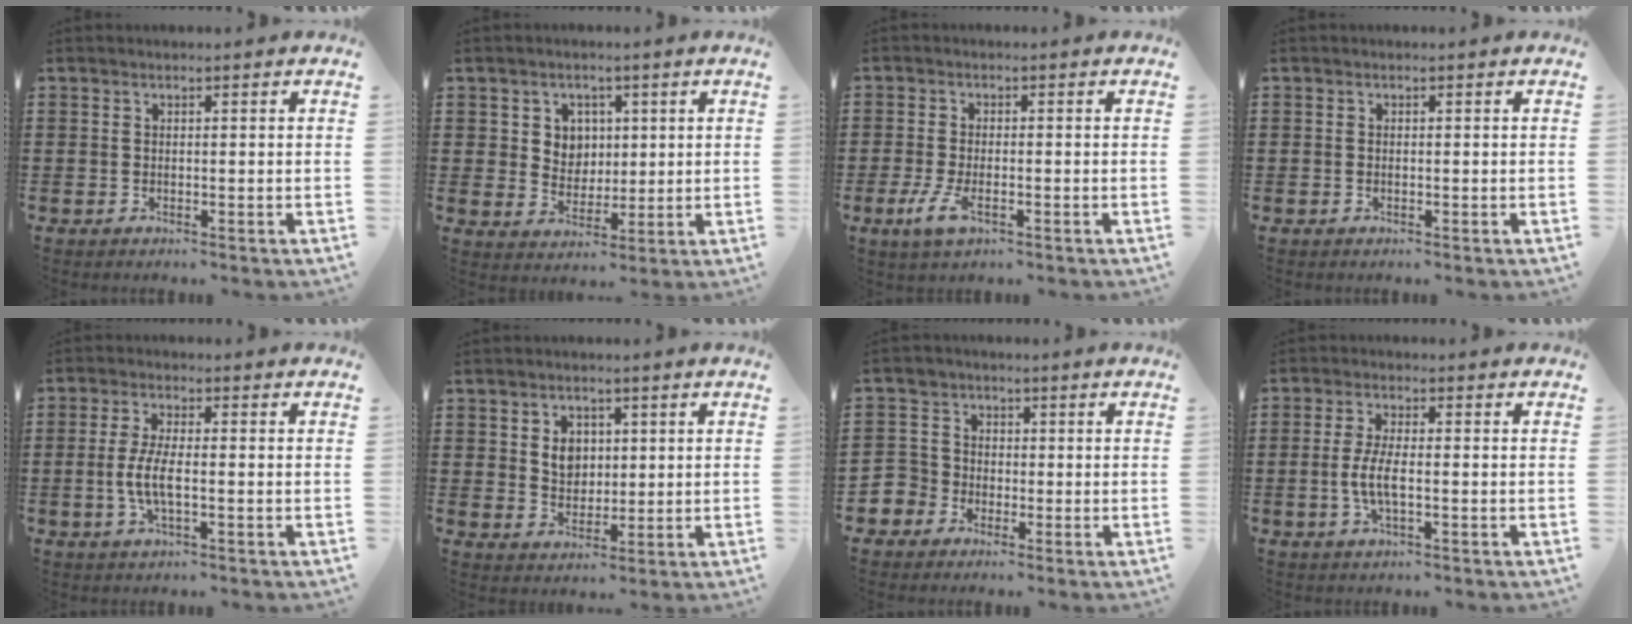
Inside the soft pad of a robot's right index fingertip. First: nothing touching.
{"total": 4.5, "force": [1.5, 4.1, 1.2], "torque": [-0.034, 0.012, 0.023]}
{"total": 4.0, "force": [-1.6, 1.4, 3.4], "torque": [-0.086, -0.011, -0.036]}
{"total": 0.0}
{"total": 5.2, "force": [-1.2, 1.4, 4.9], "torque": [-0.114, -0.007, -0.030]}
{"total": 4.0, "force": [1.0, 3.3, 2.1], "torque": [-0.046, 0.008, 0.014]}
{"total": 4.9, "force": [-1.1, 4.7, 0.4], "torque": [-0.045, 0.005, -0.026]}
{"total": 4.8, "force": [-1.0, 1.3, 4.5], "torque": [-0.107, -0.007, -0.028]}